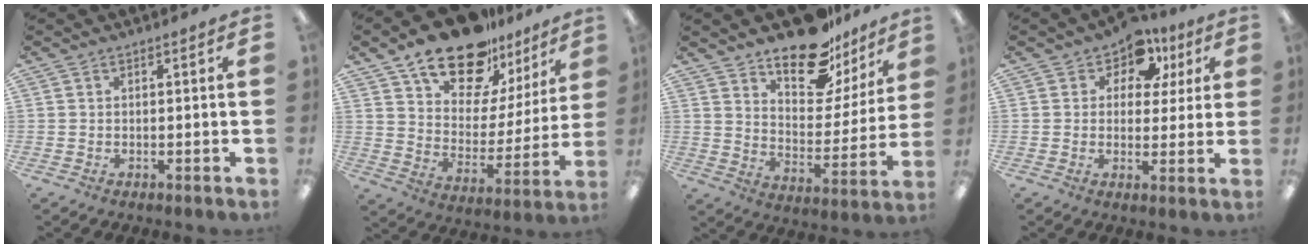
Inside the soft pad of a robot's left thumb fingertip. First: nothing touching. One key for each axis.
{"total": 19.8, "fx": 15.5, "fy": 9.3, "fz": 8.2, "tx": -0.142, "ty": -0.105, "tz": 0.274}
{"total": 16.8, "fx": 13.6, "fy": 7.1, "fz": 6.8, "tx": -0.107, "ty": -0.100, "tz": 0.240}
{"total": 7.8, "fx": 4.5, "fy": 5.5, "fz": 3.2, "tx": -0.058, "ty": -0.021, "tz": 0.080}